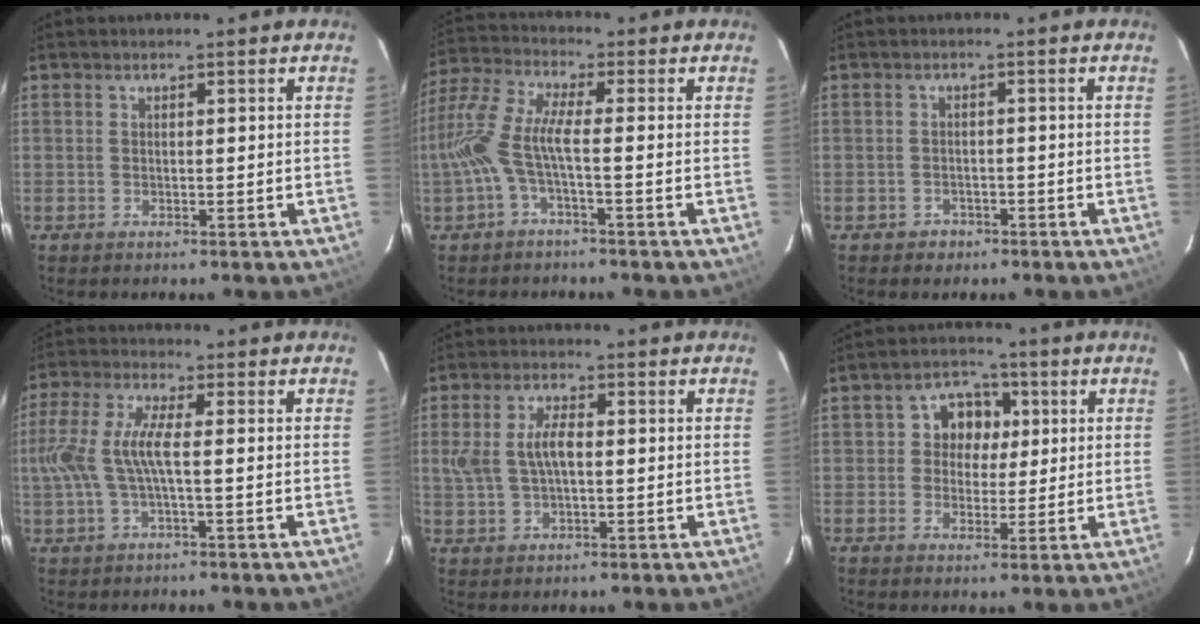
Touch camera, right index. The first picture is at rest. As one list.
[{"total": 8.9, "force": [-2.6, 1.4, 8.4], "torque": [-0.192, 0.004, -0.055]}, {"total": 2.8, "force": [-1.7, 2.2, 0.4], "torque": [-0.013, 0.007, -0.022]}, {"total": 8.4, "force": [-0.7, 1.9, 8.2], "torque": [-0.181, 0.004, -0.009]}, {"total": 6.2, "force": [0.4, 3.1, 5.4], "torque": [-0.112, 0.009, 0.012]}, {"total": 6.3, "force": [0.7, 5.8, 2.5], "torque": [-0.035, 0.024, 0.009]}]